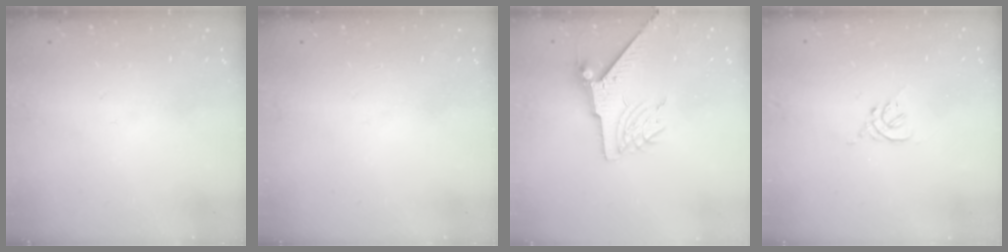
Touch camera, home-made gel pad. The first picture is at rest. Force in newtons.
{"total": 0.0}
{"total": 7.2, "press": 7.2, "slide": 1.0}
{"total": 1.6, "press": 1.5, "slide": 0.6}